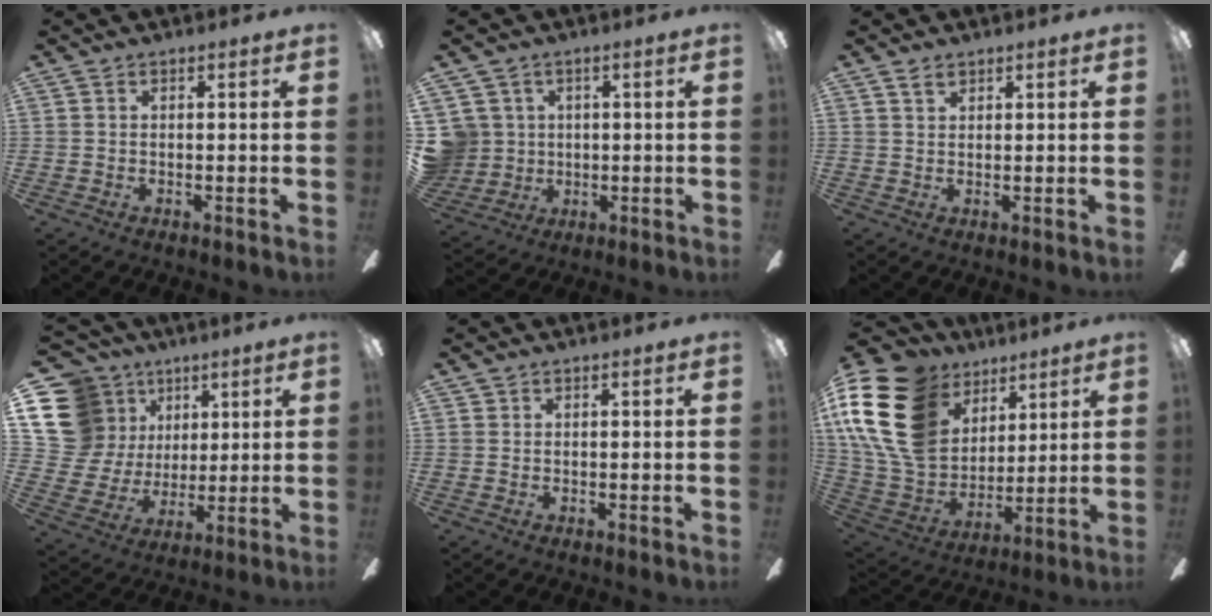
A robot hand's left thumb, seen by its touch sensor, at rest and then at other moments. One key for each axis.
{"total": 7.6, "fx": 1.6, "fy": 7.4, "fz": 0.7, "tx": -0.048, "ty": -0.001, "tz": 0.035}
{"total": 2.0, "fx": 1.5, "fy": 1.1, "fz": 0.9, "tx": -0.020, "ty": 0.001, "tz": 0.028}
{"total": 17.7, "fx": 7.4, "fy": 14.9, "fz": 6.0, "tx": -0.140, "ty": -0.031, "tz": 0.158}
{"total": 0.0}
{"total": 23.6, "fx": 10.3, "fy": 16.8, "fz": 12.9, "tx": -0.298, "ty": -0.042, "tz": 0.196}